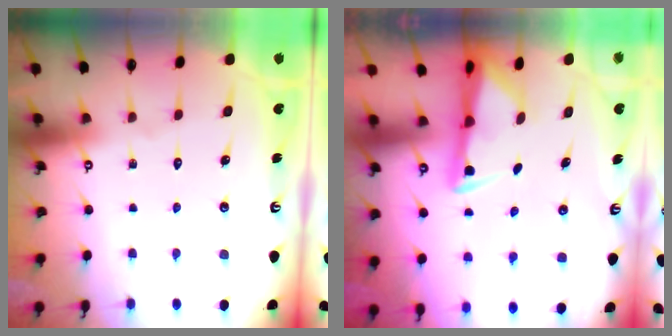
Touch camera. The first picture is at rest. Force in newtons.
{"total": 3.2, "press": 3.1, "slide": 0.5}